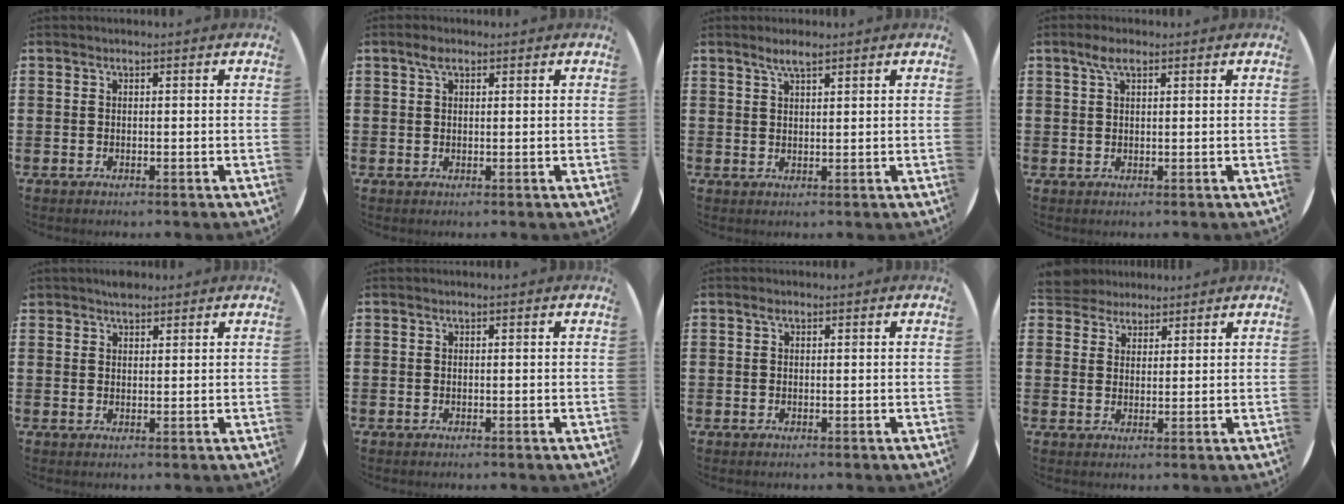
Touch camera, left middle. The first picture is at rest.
{"total": 1.8, "force": [1.0, 0.9, 1.2], "torque": [-0.019, 0.003, 0.016]}
{"total": 2.7, "force": [2.1, 0.5, 1.6], "torque": [-0.026, 0.001, 0.036]}
{"total": 2.7, "force": [1.5, 0.9, 2.0], "torque": [-0.044, 0.007, 0.026]}
{"total": 1.9, "force": [1.8, 0.7, 0.1], "torque": [-0.005, 0.004, 0.034]}
{"total": 0.0}
{"total": 0.6, "force": [0.3, 0.3, 0.4], "torque": [-0.008, 0.003, 0.006]}
{"total": 4.1, "force": [3.9, 1.4, -0.1], "torque": [-0.011, -0.001, 0.077]}